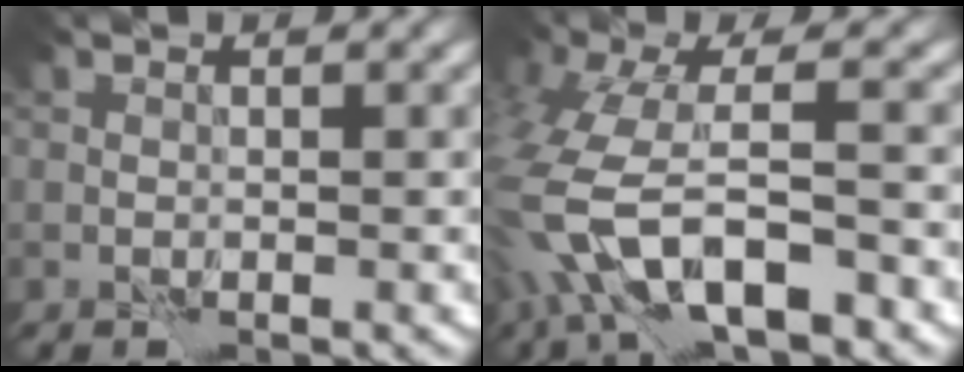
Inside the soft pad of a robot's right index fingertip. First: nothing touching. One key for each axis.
{"total": 9.6, "fx": -3.4, "fy": 4.2, "fz": 7.9, "tx": -0.171, "ty": 0.001, "tz": -0.069}